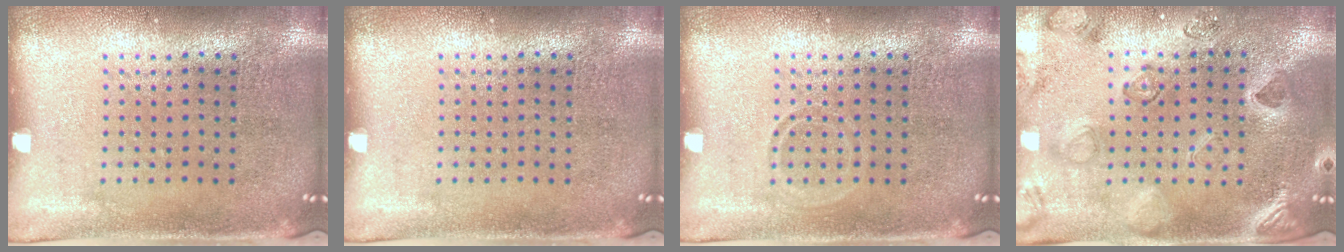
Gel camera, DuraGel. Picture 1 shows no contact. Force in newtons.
{"total": 0.0}
{"total": 0.8, "press": 0.8, "slide": 0.3}
{"total": 2.3, "press": 2.2, "slide": 0.8}